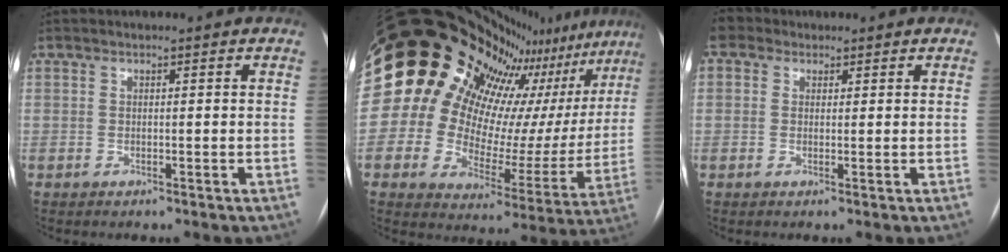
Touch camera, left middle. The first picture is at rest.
{"total": 22.6, "force": [17.7, 8.6, 11.0], "torque": [-0.207, -0.022, 0.250]}
{"total": 1.8, "force": [-0.4, 1.8, 0.3], "torque": [-0.021, 0.028, 0.010]}